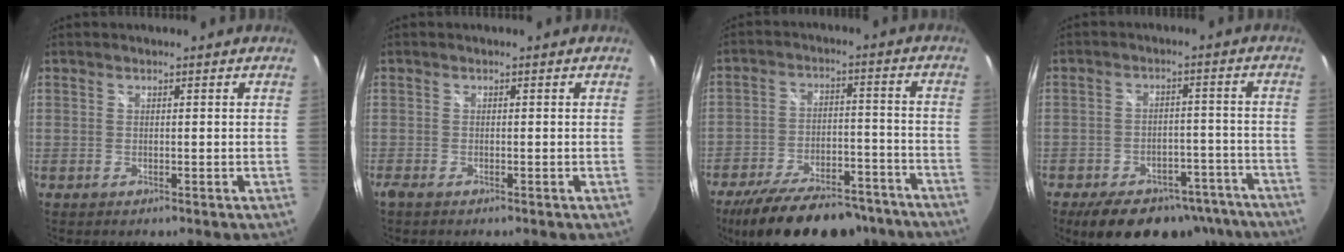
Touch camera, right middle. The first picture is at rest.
{"total": 1.0, "force": [-0.8, 0.1, 0.6], "torque": [-0.013, -0.004, -0.017]}
{"total": 21.7, "force": [-17.4, 8.2, 9.9], "torque": [-0.189, -0.001, -0.244]}
{"total": 16.4, "force": [-12.6, 8.1, 6.7], "torque": [-0.125, 0.018, -0.151]}